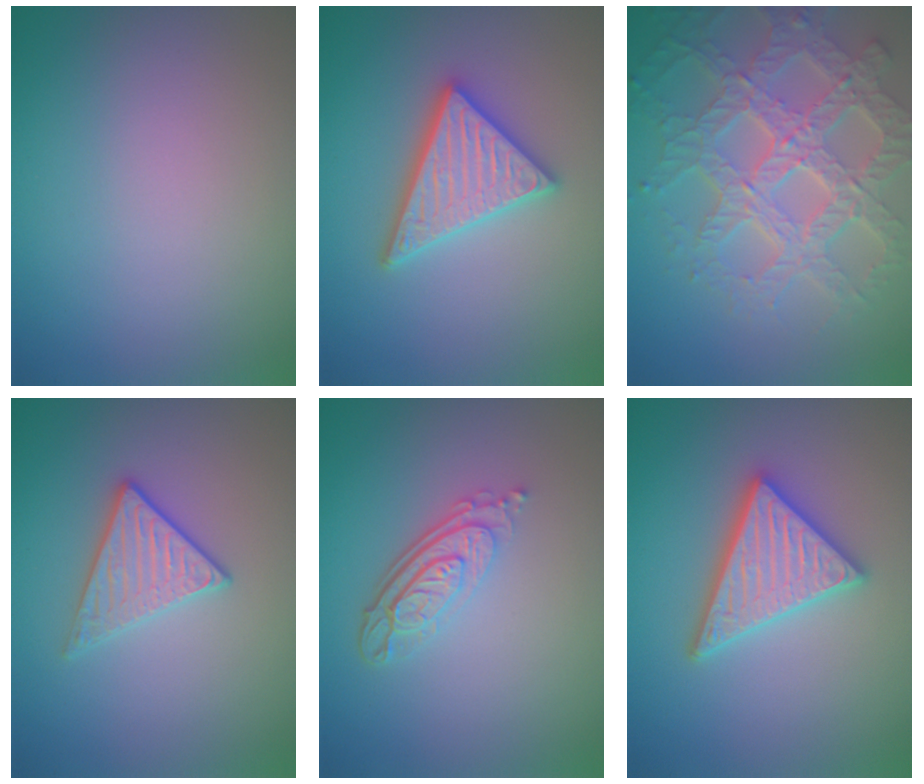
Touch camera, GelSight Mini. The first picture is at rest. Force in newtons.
{"total": 4.7, "press": 4.6, "slide": 0.7}
{"total": 8.1, "press": 5.9, "slide": 5.6}
{"total": 2.8, "press": 2.7, "slide": 0.6}
{"total": 4.0, "press": 2.9, "slide": 2.7}
{"total": 4.7, "press": 4.6, "slide": 0.7}